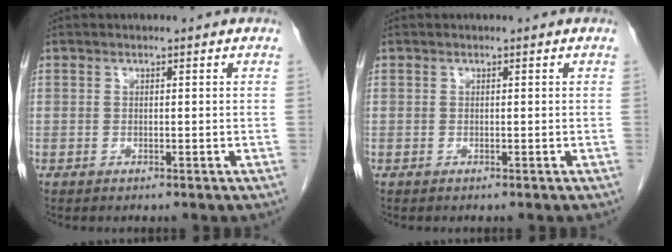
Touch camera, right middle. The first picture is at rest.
{"total": 0.0}